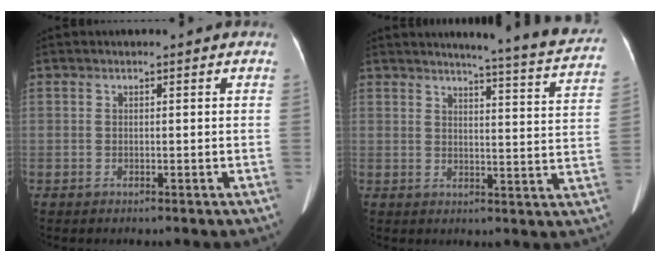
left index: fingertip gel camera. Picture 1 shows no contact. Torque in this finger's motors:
{"motor_torque": [0.62, -1.21, 0.17, 0.06]}